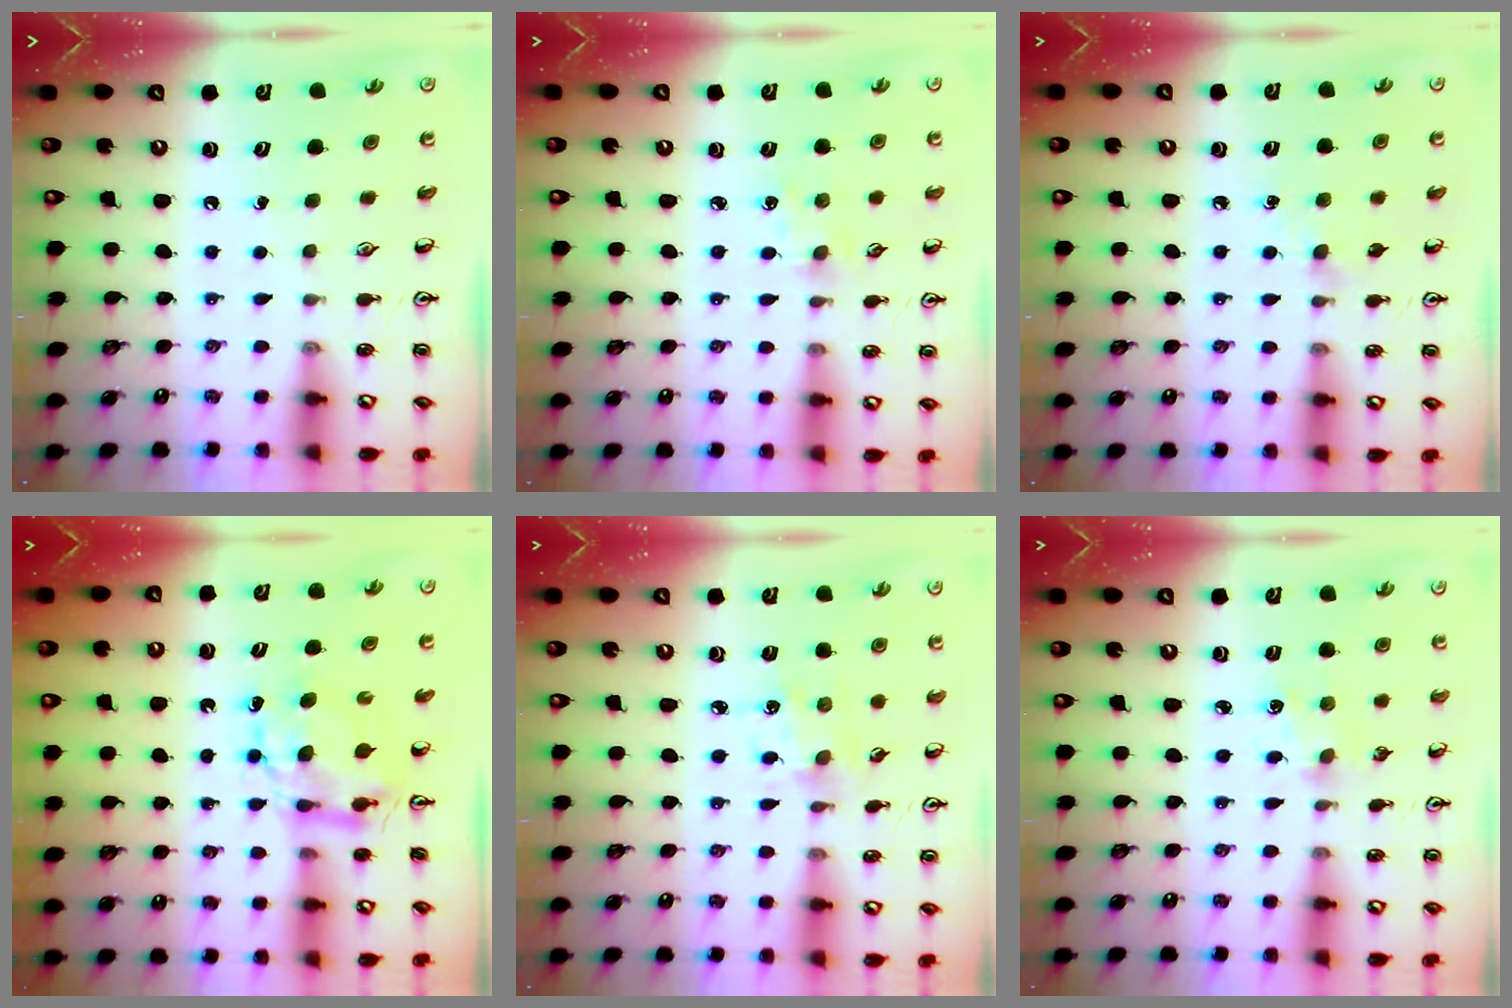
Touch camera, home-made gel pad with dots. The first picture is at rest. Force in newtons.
{"total": 1.9, "press": 1.9, "slide": 0.3}
{"total": 4.5, "press": 4.4, "slide": 0.7}
{"total": 6.0, "press": 6.0, "slide": 0.5}
{"total": 1.7, "press": 1.7, "slide": 0.3}
{"total": 1.9, "press": 1.8, "slide": 0.3}